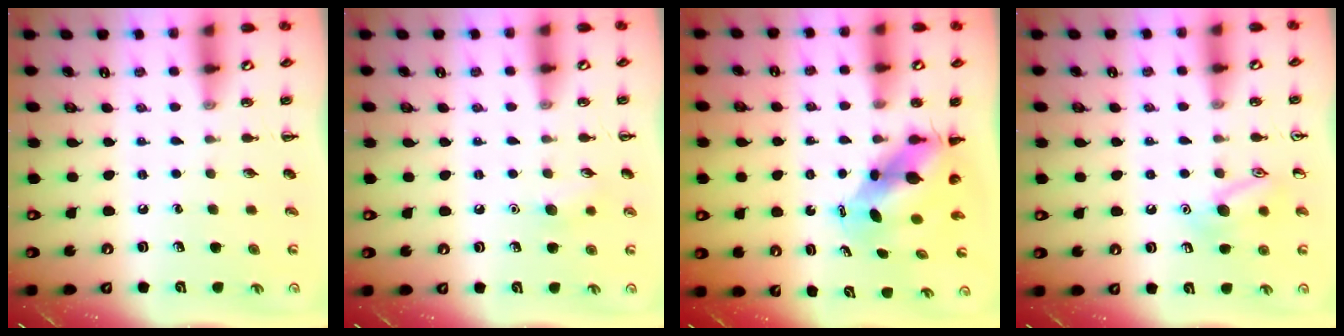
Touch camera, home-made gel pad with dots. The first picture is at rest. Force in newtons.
{"total": 6.2, "press": 6.0, "slide": 1.6}
{"total": 5.7, "press": 5.5, "slide": 1.5}
{"total": 10.9, "press": 10.9, "slide": 0.7}